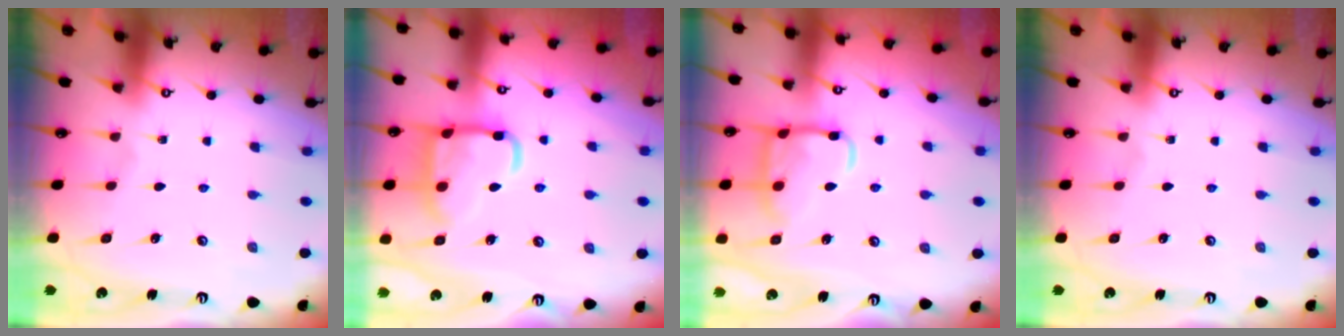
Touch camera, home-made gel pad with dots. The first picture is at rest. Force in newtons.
{"total": 15.3, "press": 15.2, "slide": 1.3}
{"total": 13.3, "press": 13.3, "slide": 1.1}
{"total": 0.0}